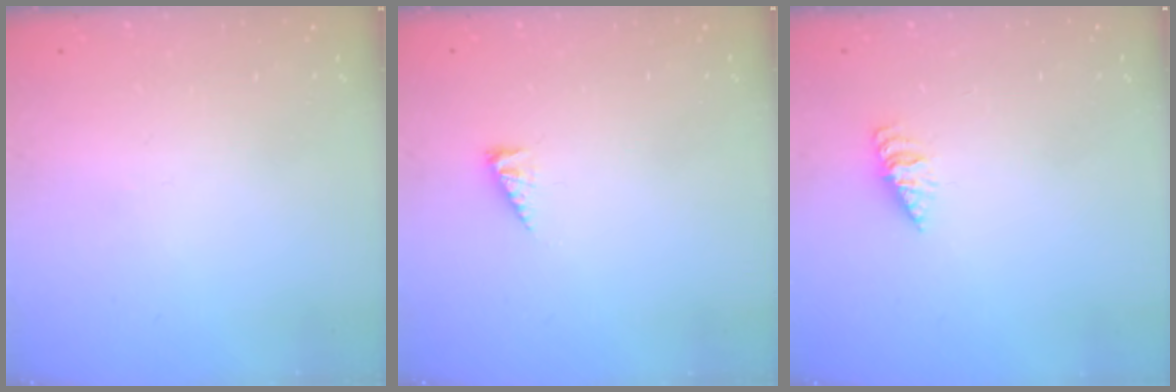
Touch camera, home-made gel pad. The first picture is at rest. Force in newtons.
{"total": 3.2, "press": 3.1, "slide": 0.6}
{"total": 2.6, "press": 2.6, "slide": 0.4}